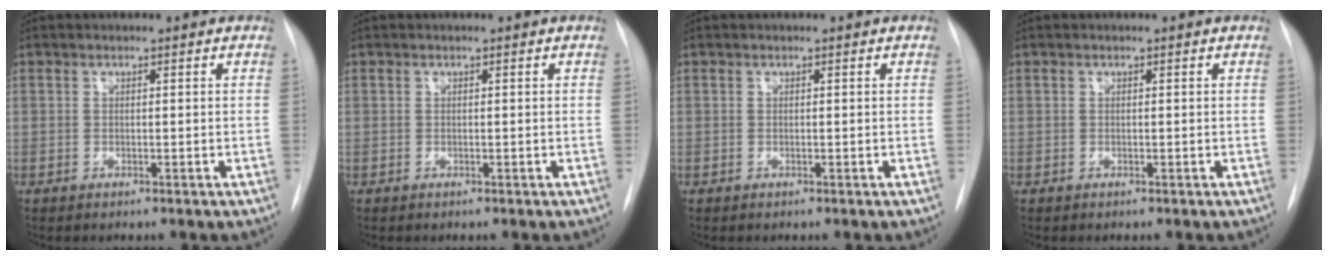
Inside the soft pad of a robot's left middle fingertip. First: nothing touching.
{"total": 0.0}
{"total": 0.0}
{"total": 0.0}